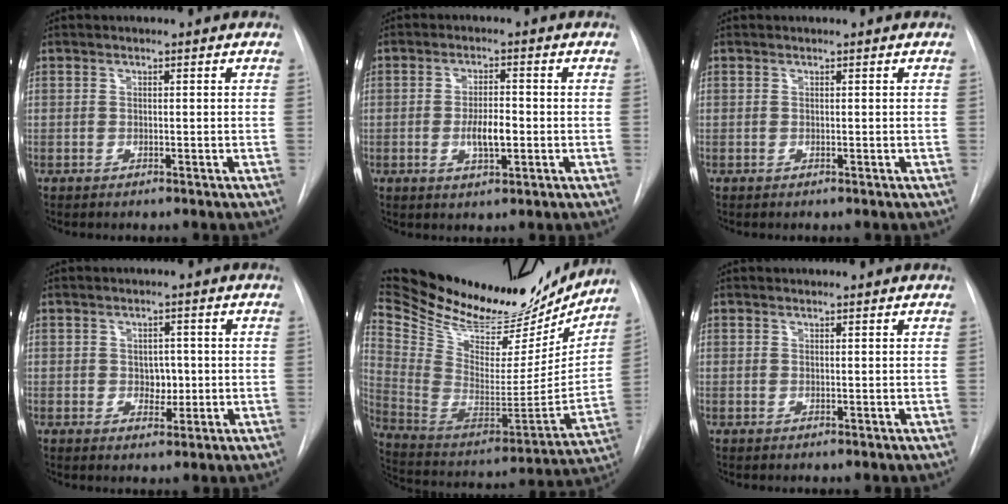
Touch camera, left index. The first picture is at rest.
{"total": 4.6, "force": [-1.3, 1.5, 4.1], "torque": [-0.073, -0.006, -0.021]}
{"total": 0.0}
{"total": 2.5, "force": [-0.4, 2.0, 1.6], "torque": [-0.014, -0.005, -0.004]}
{"total": 33.0, "force": [27.8, 10.1, 14.5], "torque": [-0.267, -0.042, 0.408]}
{"total": 1.2, "force": [1.2, 0.1, 0.0], "torque": [-0.007, 0.008, 0.014]}